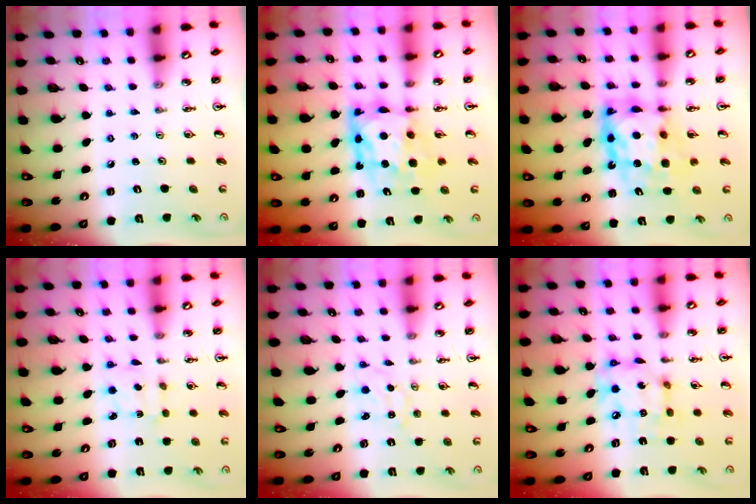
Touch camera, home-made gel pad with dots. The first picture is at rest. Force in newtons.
{"total": 10.0, "press": 9.9, "slide": 1.2}
{"total": 12.2, "press": 12.1, "slide": 1.2}
{"total": 2.4, "press": 2.3, "slide": 0.6}
{"total": 0.0}
{"total": 12.4, "press": 12.3, "slide": 1.0}